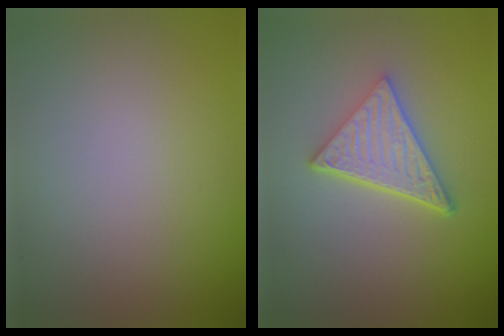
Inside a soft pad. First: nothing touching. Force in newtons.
{"total": 5.2, "press": 3.7, "slide": 3.6}